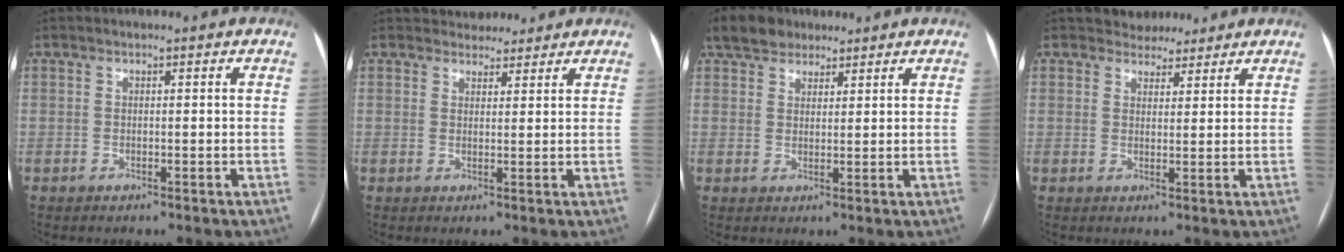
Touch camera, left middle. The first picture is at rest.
{"total": 4.5, "force": [4.0, 2.0, 0.2], "torque": [0.006, 0.009, 0.053]}
{"total": 5.9, "force": [4.4, 3.4, 1.9], "torque": [-0.041, 0.027, 0.083]}
{"total": 4.0, "force": [3.4, 1.9, -0.1], "torque": [0.007, 0.002, 0.046]}